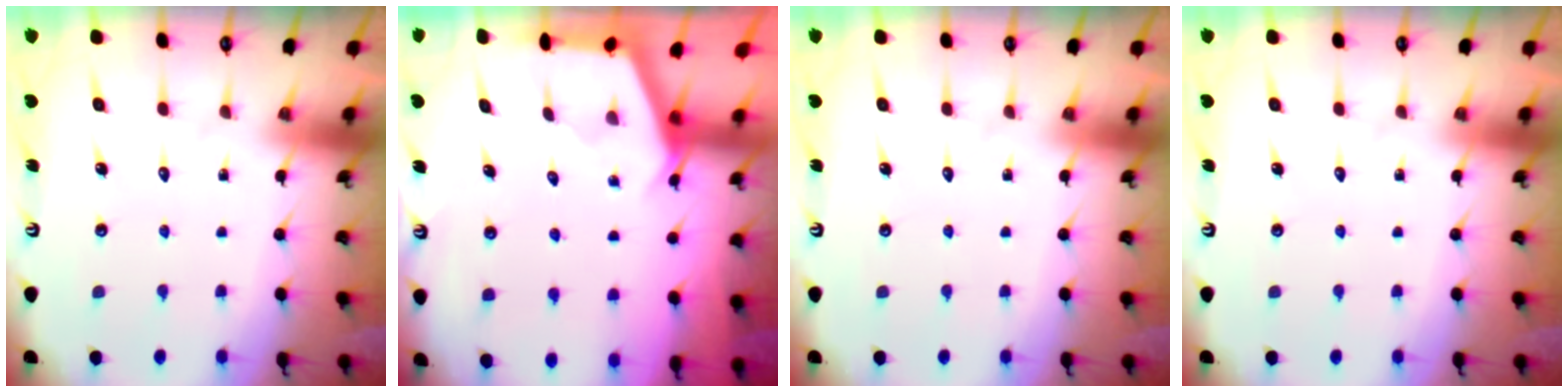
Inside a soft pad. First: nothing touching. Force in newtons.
{"total": 2.9, "press": 2.8, "slide": 0.3}
{"total": 0.0}
{"total": 0.0}